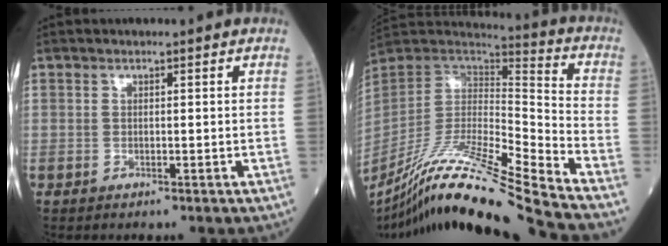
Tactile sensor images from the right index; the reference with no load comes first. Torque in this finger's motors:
{"motor_torque": [-0.02, -0.93, 0.48, 0.15]}